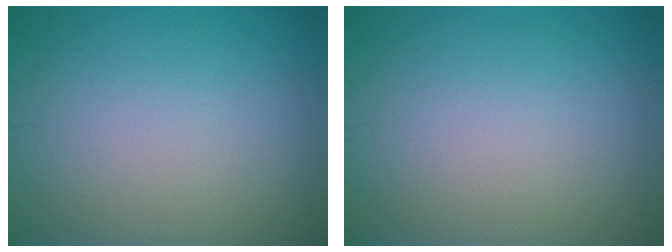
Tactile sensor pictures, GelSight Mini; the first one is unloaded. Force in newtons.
{"total": 0.0}